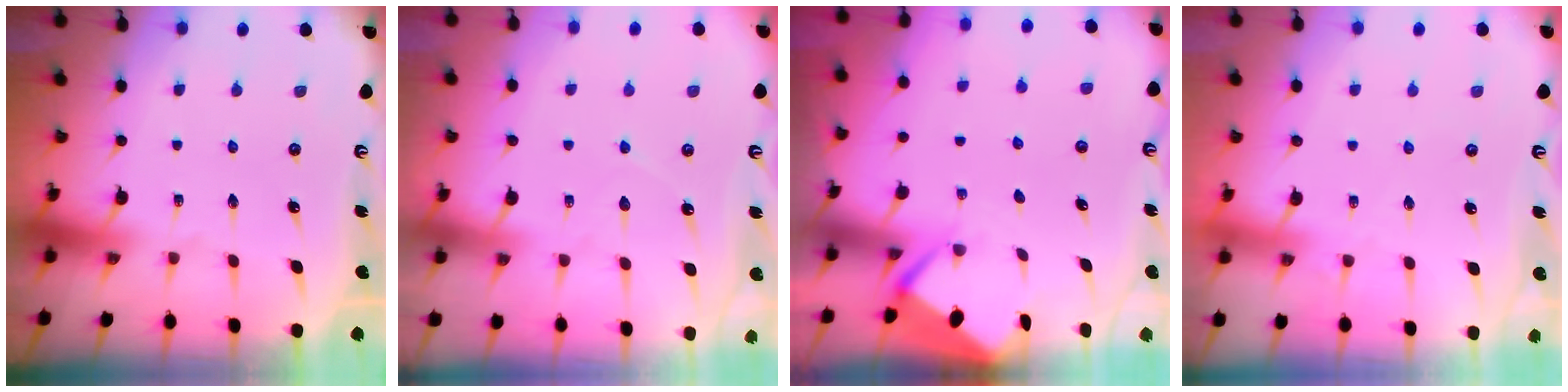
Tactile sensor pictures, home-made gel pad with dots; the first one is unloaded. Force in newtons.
{"total": 5.0, "press": 5.0, "slide": 0.6}
{"total": 2.6, "press": 2.6, "slide": 0.4}
{"total": 2.1, "press": 2.1, "slide": 0.4}